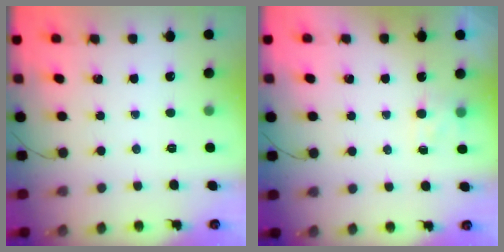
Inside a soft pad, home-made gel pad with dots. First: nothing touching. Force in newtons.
{"total": 4.5, "press": 4.3, "slide": 1.2}